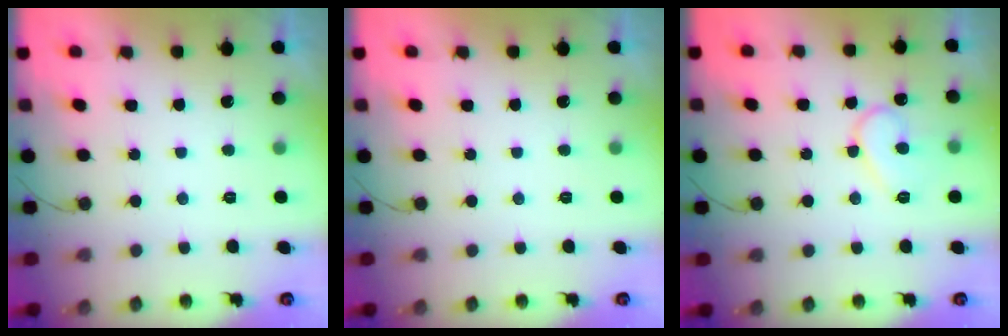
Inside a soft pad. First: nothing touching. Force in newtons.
{"total": 0.0}
{"total": 10.3, "press": 10.2, "slide": 1.1}